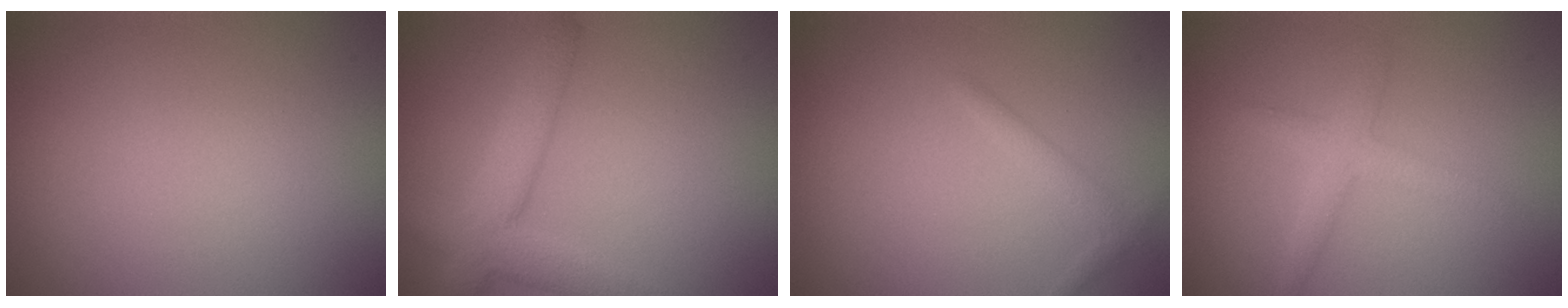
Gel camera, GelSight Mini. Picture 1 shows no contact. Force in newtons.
{"total": 4.9, "press": 4.9, "slide": 0.3}
{"total": 1.1, "press": 1.1, "slide": 0.0}
{"total": 2.2, "press": 2.2, "slide": 0.1}